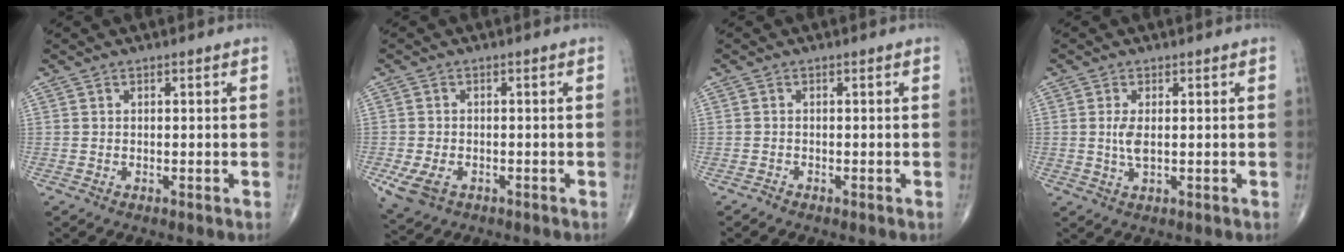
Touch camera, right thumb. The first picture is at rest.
{"total": 5.3, "force": [-2.1, 3.6, 3.3], "torque": [-0.069, 0.002, -0.031]}
{"total": 0.5, "force": [-0.5, 0.1, 0.0], "torque": [-0.002, 0.000, -0.015]}
{"total": 3.1, "force": [0.2, 1.2, 2.9], "torque": [-0.063, -0.007, 0.007]}